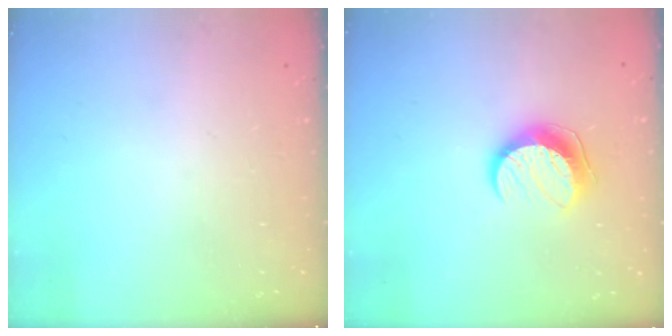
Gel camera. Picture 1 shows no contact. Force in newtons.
{"total": 9.7, "press": 9.6, "slide": 0.5}